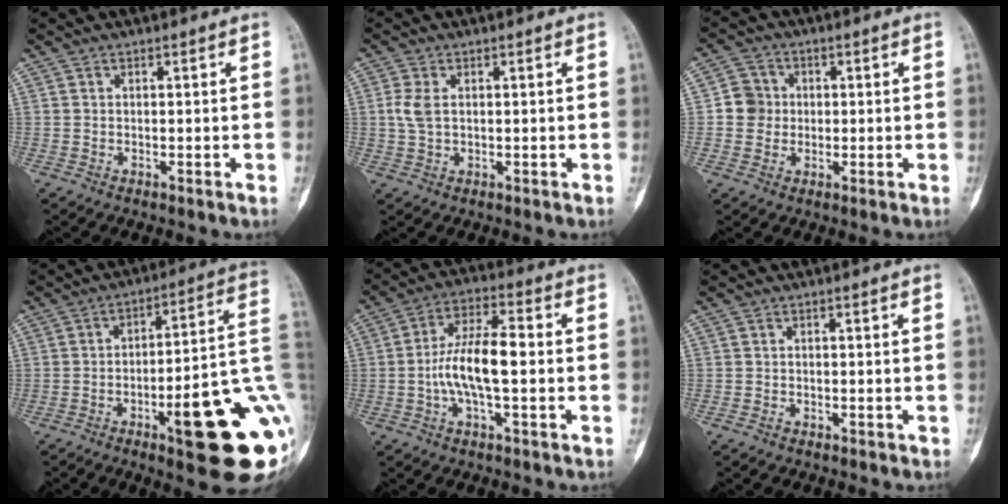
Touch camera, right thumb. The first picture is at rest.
{"total": 3.7, "force": [0.4, 2.3, 2.9], "torque": [-0.068, 0.003, 0.006]}
{"total": 5.2, "force": [-0.1, 5.0, 1.4], "torque": [0.004, 0.009, -0.011]}
{"total": 23.3, "force": [-7.0, 5.5, 21.6], "torque": [-0.219, 0.031, -0.088]}
{"total": 11.0, "force": [-1.5, 4.0, 10.2], "torque": [-0.196, 0.031, -0.032]}
{"total": 0.9, "force": [-0.6, 0.6, 0.2], "torque": [0.001, 0.003, -0.014]}